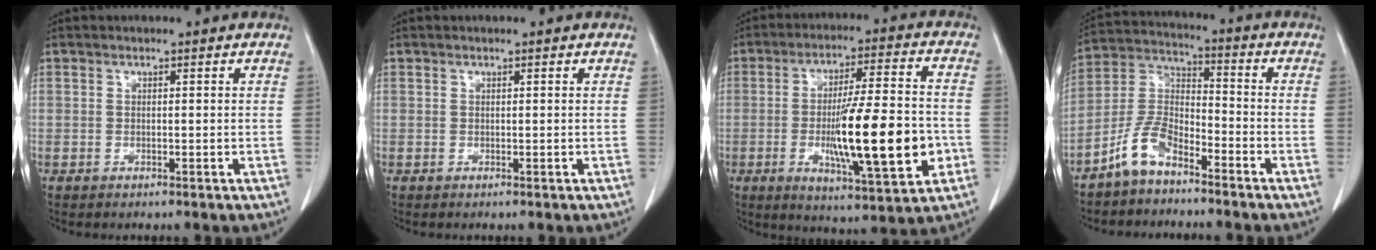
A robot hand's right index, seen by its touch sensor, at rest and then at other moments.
{"total": 0.0}
{"total": 17.5, "force": [-3.7, 2.5, 16.9], "torque": [-0.279, -0.009, -0.050]}
{"total": 8.0, "force": [-6.0, 3.1, 4.4], "torque": [-0.104, 0.013, -0.125]}